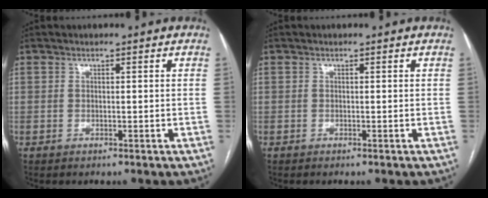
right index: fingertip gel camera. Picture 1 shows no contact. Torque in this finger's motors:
{"motor_torque": [0.18, 0.02, -0.02, 0.00]}